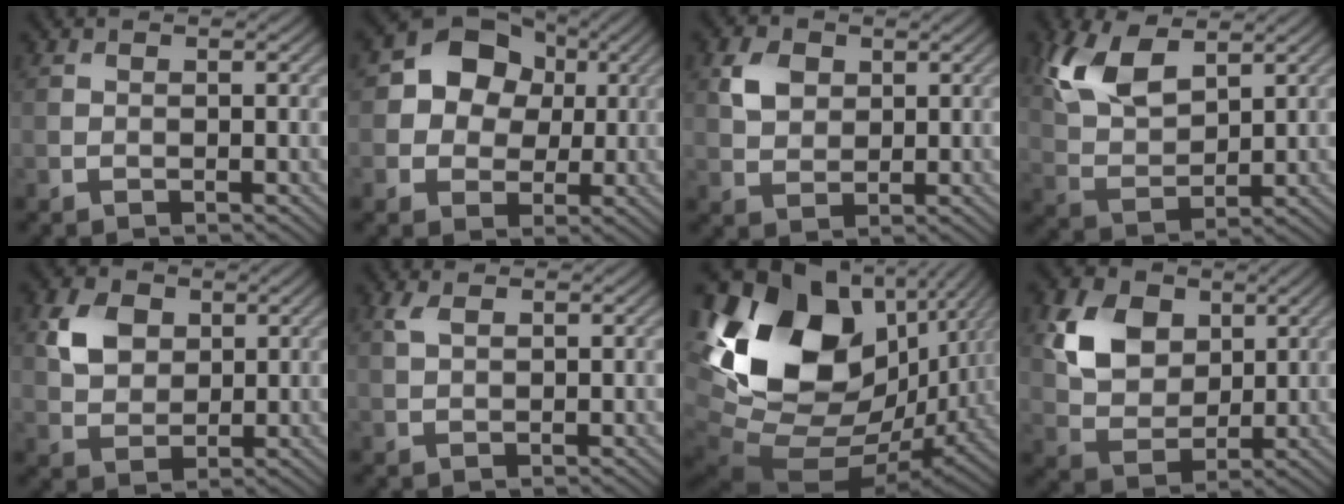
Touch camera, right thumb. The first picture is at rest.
{"total": 8.2, "force": [1.6, 6.9, 4.2], "torque": [-0.074, 0.013, 0.004]}
{"total": 3.9, "force": [1.6, 2.8, 2.1], "torque": [-0.050, 0.004, 0.029]}
{"total": 9.7, "force": [4.8, 4.9, 6.8], "torque": [-0.168, 0.007, 0.098]}
{"total": 5.5, "force": [2.2, 4.0, 3.1], "torque": [-0.073, 0.004, 0.040]}
{"total": 2.0, "force": [1.1, 0.9, 1.4], "torque": [-0.036, 0.005, 0.023]}
{"total": 20.4, "force": [3.8, 14.1, 14.3], "torque": [-0.288, -0.015, 0.105]}
{"total": 8.3, "force": [3.1, 6.0, 4.8], "torque": [-0.116, -0.002, 0.050]}